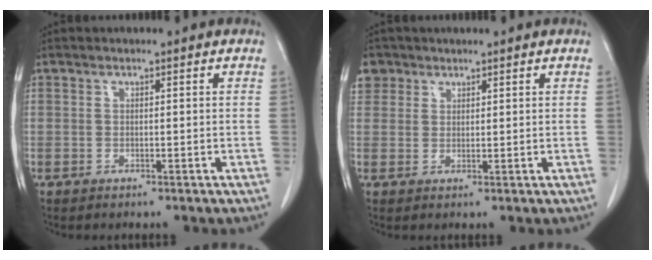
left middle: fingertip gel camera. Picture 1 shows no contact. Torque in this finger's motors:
{"motor_torque": [0.53, -0.52, 0.12, 0.02]}